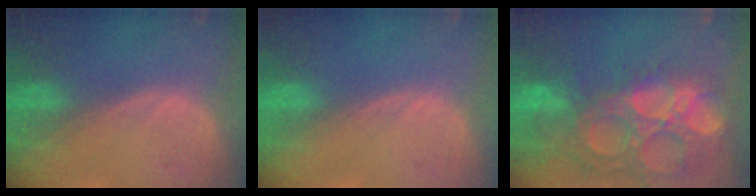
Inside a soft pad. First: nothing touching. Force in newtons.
{"total": 0.0}
{"total": 15.4, "press": 12.8, "slide": 8.6}